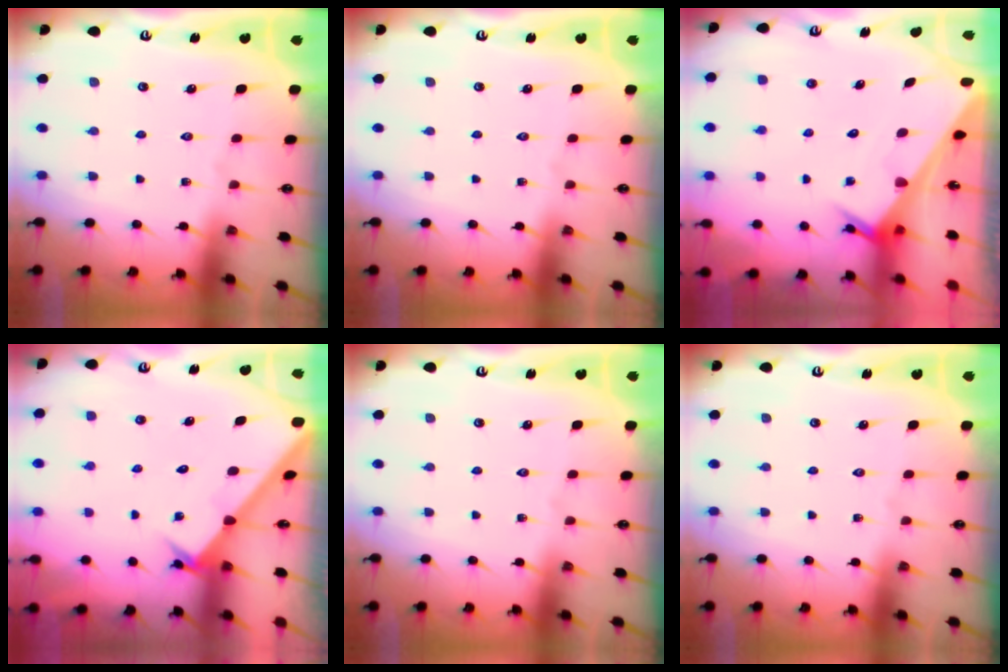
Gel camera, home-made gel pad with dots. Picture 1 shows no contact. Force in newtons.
{"total": 0.0}
{"total": 3.0, "press": 3.0, "slide": 0.2}
{"total": 2.1, "press": 2.1, "slide": 0.2}
{"total": 0.0}
{"total": 0.0}